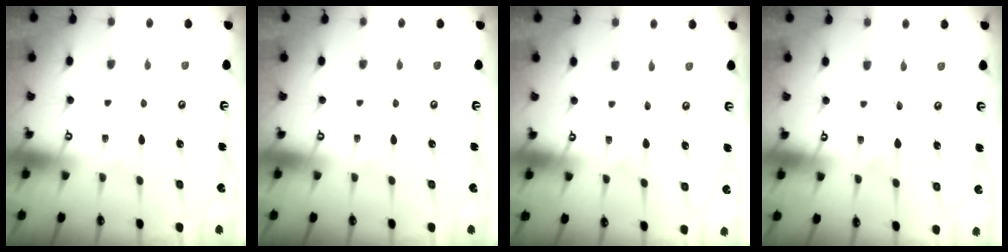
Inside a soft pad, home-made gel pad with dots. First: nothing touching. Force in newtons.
{"total": 0.0}
{"total": 2.1, "press": 1.9, "slide": 0.9}
{"total": 2.6, "press": 2.6, "slide": 0.3}